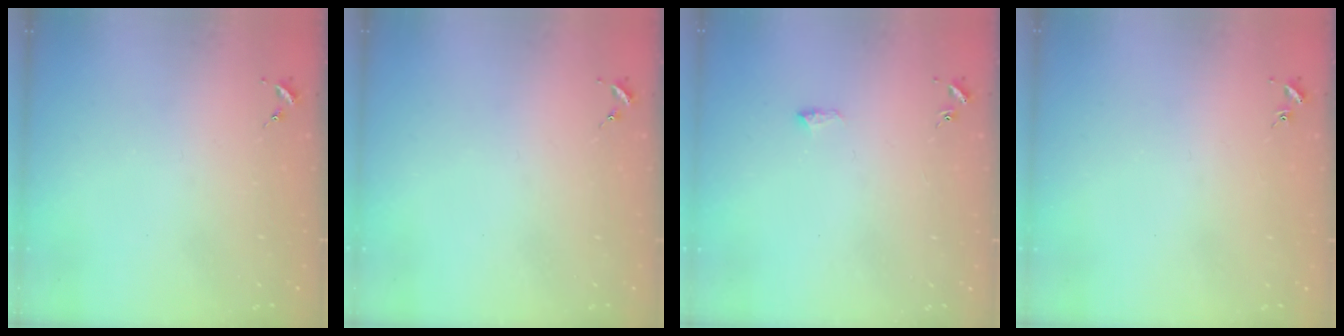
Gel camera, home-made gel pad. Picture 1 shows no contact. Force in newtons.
{"total": 0.0}
{"total": 4.8, "press": 4.7, "slide": 0.6}
{"total": 0.9, "press": 0.9, "slide": 0.2}